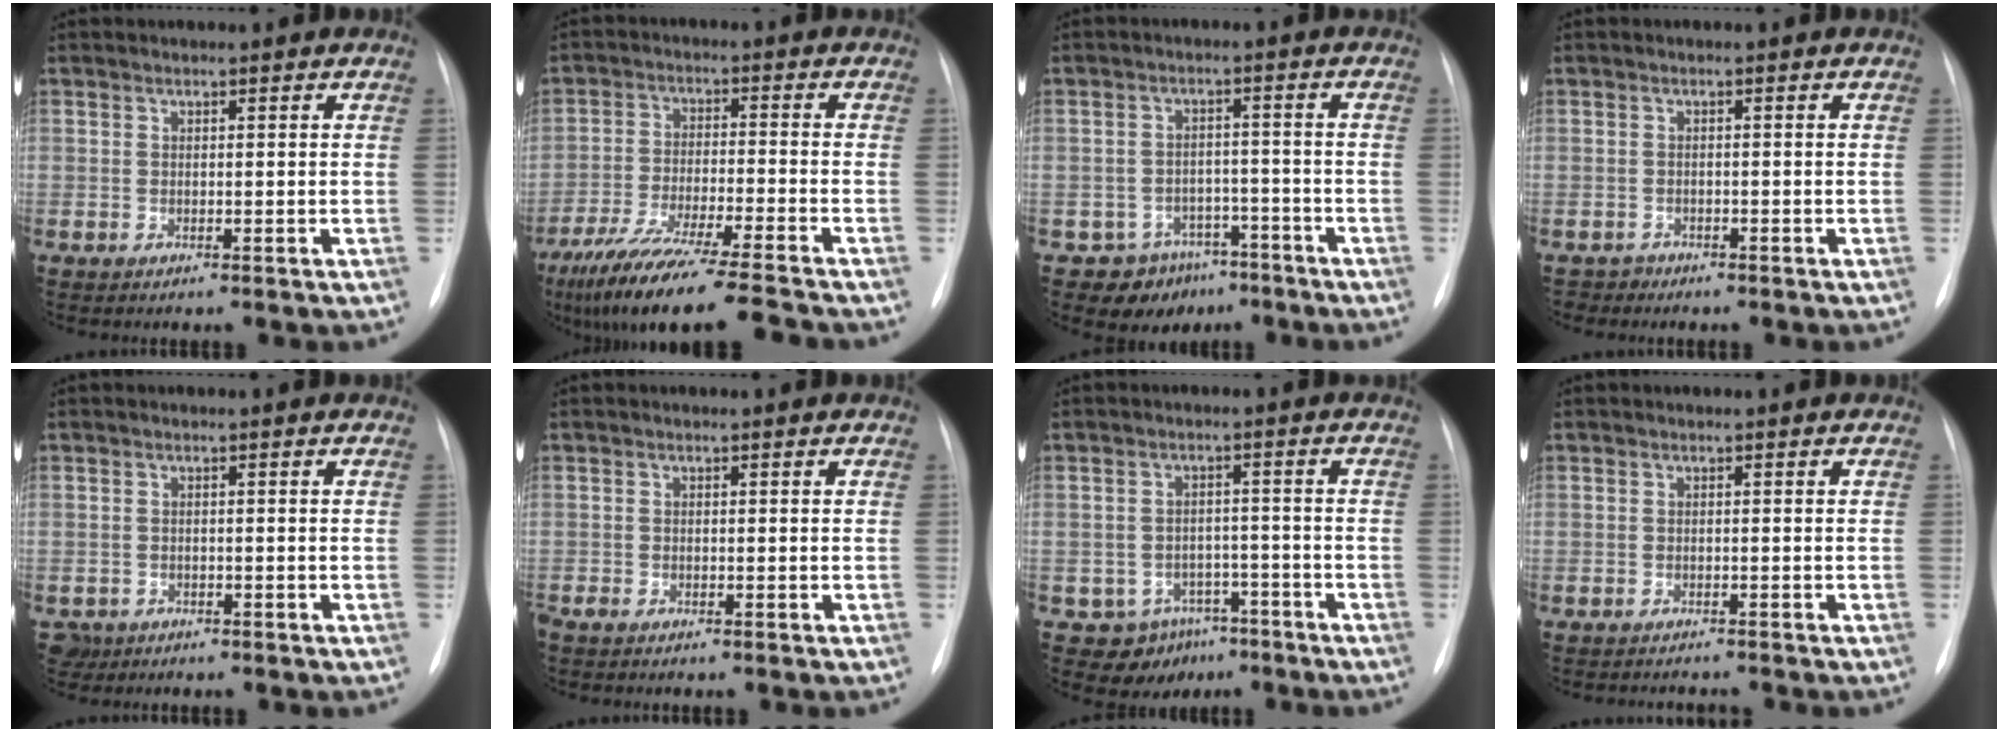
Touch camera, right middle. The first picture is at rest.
{"total": 16.6, "force": [-13.7, -0.2, 9.3], "torque": [-0.174, -0.045, -0.231]}
{"total": 6.7, "force": [-4.6, 4.8, 0.4], "torque": [0.012, 0.021, -0.063]}
{"total": 1.3, "force": [-1.0, 0.6, -0.6], "torque": [0.010, 0.002, -0.018]}
{"total": 2.4, "force": [-1.5, 1.9, 0.1], "torque": [-0.003, 0.005, -0.023]}
{"total": 1.1, "force": [-0.9, 0.4, 0.5], "torque": [-0.013, -0.003, -0.015]}
{"total": 6.5, "force": [-4.1, 5.0, 0.8], "torque": [0.003, 0.013, -0.051]}
{"total": 2.6, "force": [-2.5, -0.2, 0.4], "torque": [0.002, -0.006, -0.032]}